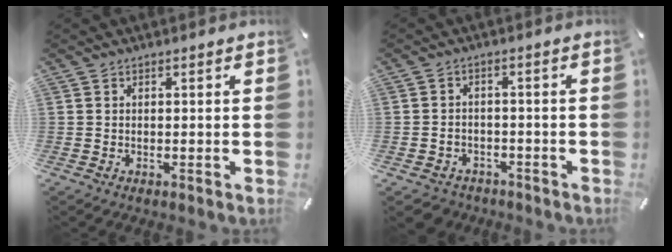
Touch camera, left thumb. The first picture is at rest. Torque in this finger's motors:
{"motor_torque": [0.69, 1.44, 0.13, 0.22, 0.07]}